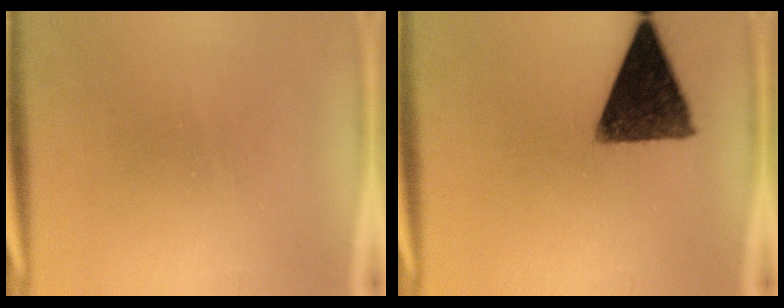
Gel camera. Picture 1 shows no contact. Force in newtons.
{"total": 13.5}